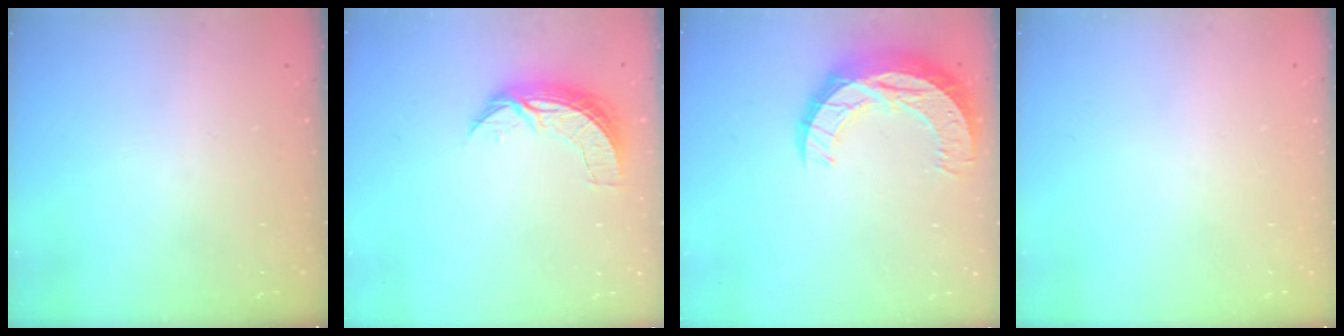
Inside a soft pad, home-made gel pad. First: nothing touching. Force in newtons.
{"total": 7.4, "press": 7.4, "slide": 0.5}
{"total": 13.7, "press": 13.7, "slide": 0.9}
{"total": 0.0}